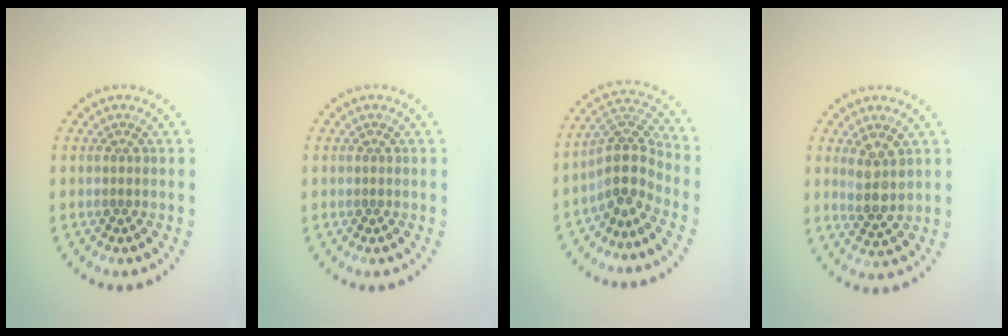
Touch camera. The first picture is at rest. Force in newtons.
{"total": 0.0}
{"total": 3.9, "press": 2.8, "slide": 2.7}
{"total": 2.5, "press": 2.3, "slide": 1.0}